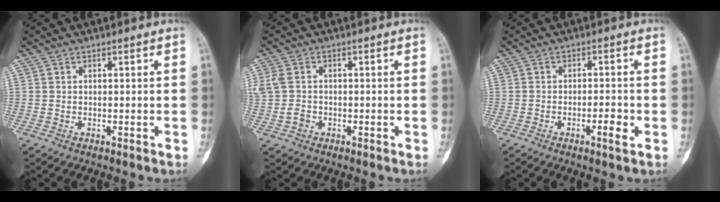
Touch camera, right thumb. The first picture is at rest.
{"total": 5.2, "force": [-0.4, 4.3, 2.9], "torque": [-0.072, 0.016, -0.003]}
{"total": 2.8, "force": [-1.0, 0.6, 2.5], "torque": [-0.045, 0.001, -0.018]}